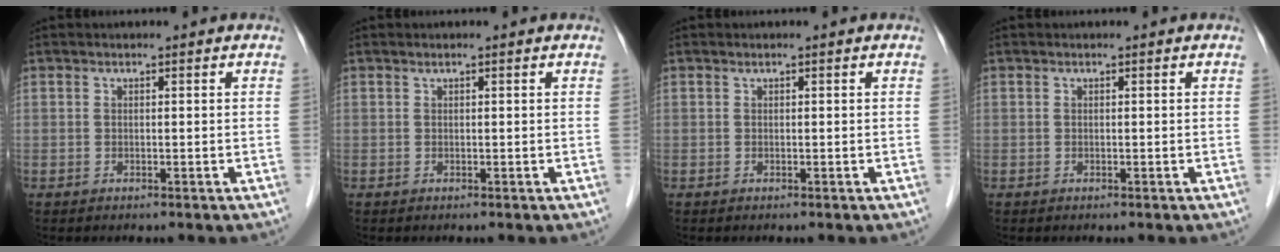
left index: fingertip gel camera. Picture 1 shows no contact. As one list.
[{"total": 0.0}, {"total": 0.0}, {"total": 0.0}]